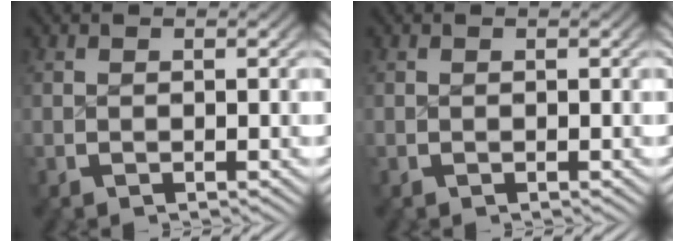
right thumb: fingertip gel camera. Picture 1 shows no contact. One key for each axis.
{"total": 0.0}